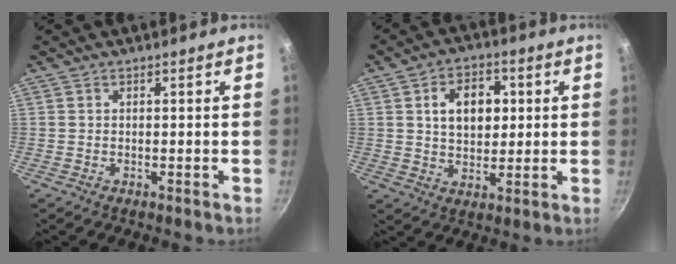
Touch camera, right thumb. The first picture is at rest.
{"total": 10.0, "force": [2.2, 6.9, 6.9], "torque": [-0.081, 0.002, 0.034]}